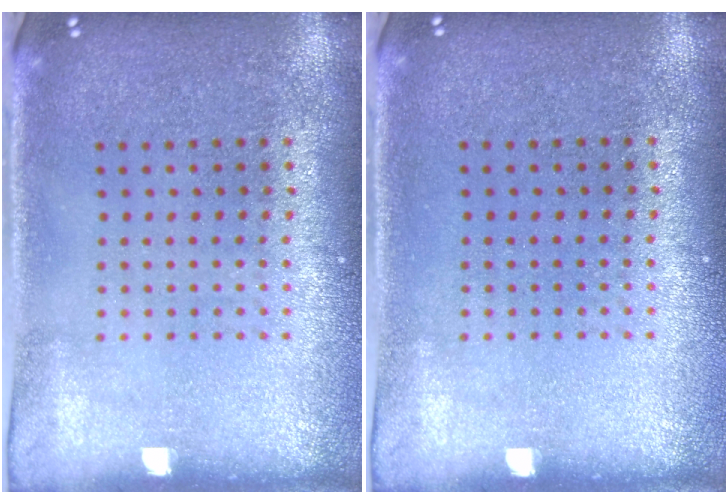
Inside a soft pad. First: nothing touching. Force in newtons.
{"total": 0.0}